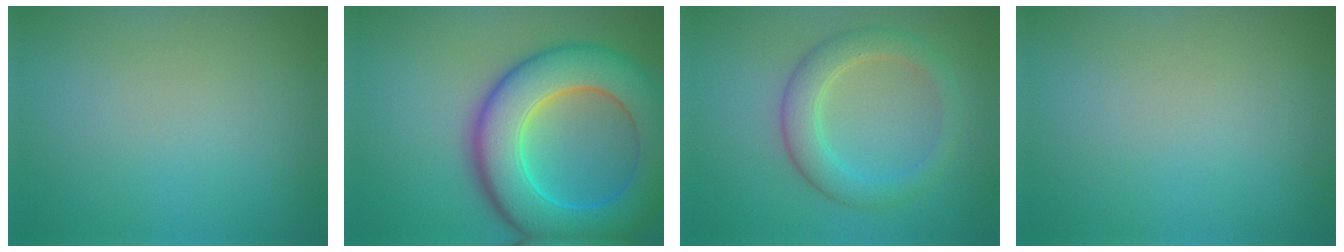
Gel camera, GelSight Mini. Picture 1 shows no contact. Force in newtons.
{"total": 10.8, "press": 10.8, "slide": 0.2}
{"total": 3.8, "press": 3.7, "slide": 0.2}
{"total": 0.0}